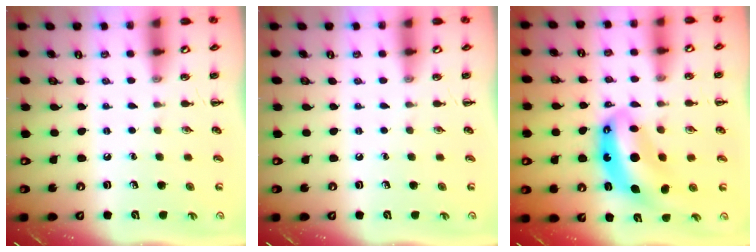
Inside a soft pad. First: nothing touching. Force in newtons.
{"total": 0.0}
{"total": 10.2, "press": 9.8, "slide": 2.9}